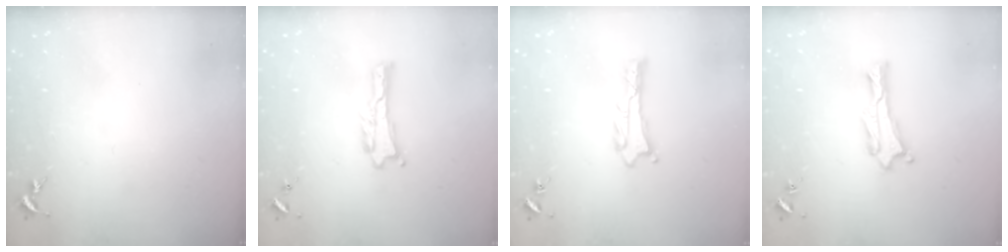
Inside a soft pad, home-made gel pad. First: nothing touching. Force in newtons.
{"total": 0.0}
{"total": 0.6, "press": 0.6, "slide": 0.1}
{"total": 0.8, "press": 0.7, "slide": 0.2}